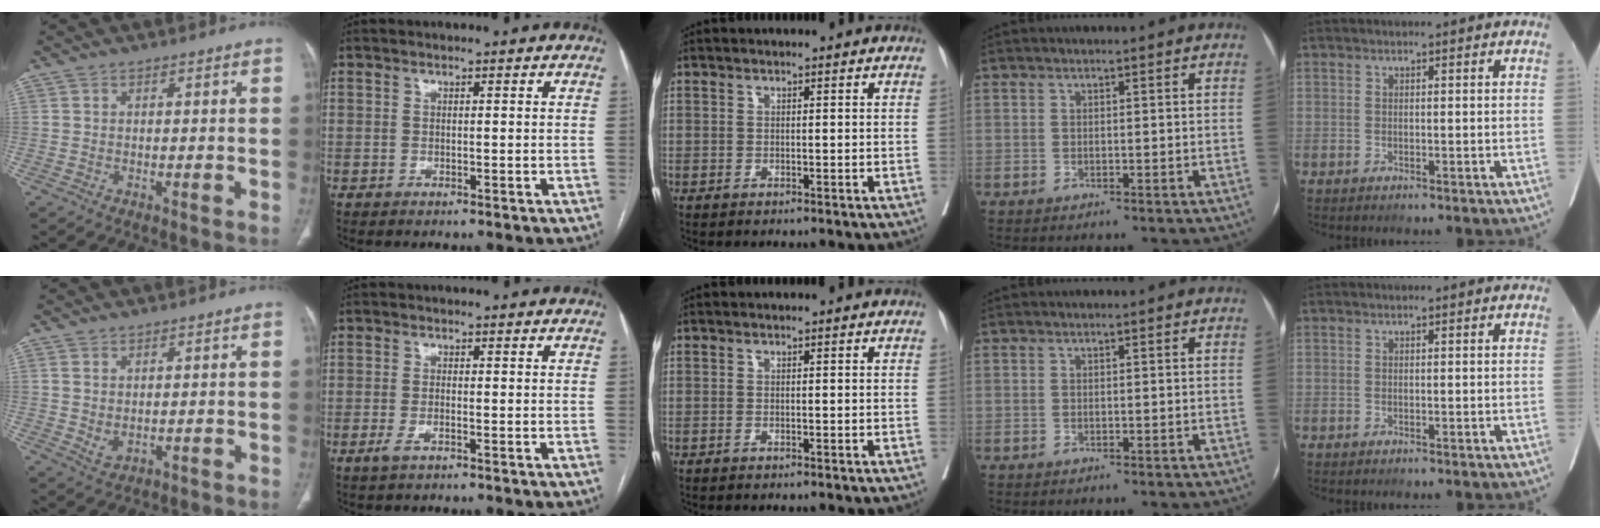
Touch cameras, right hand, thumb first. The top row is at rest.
{"thumb": {"total": 2.2, "force": [0.3, 1.6, 1.6], "torque": [-0.027, -0.008, 0.014]}, "index": {"total": 1.8, "force": [-1.0, 0.4, 1.4], "torque": [-0.031, -0.002, -0.020]}}